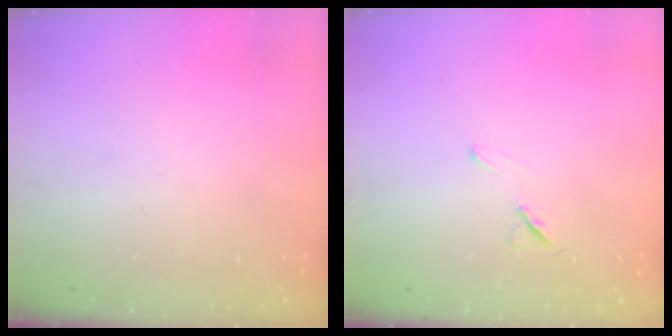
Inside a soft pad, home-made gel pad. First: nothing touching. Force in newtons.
{"total": 5.7, "press": 5.2, "slide": 2.4}